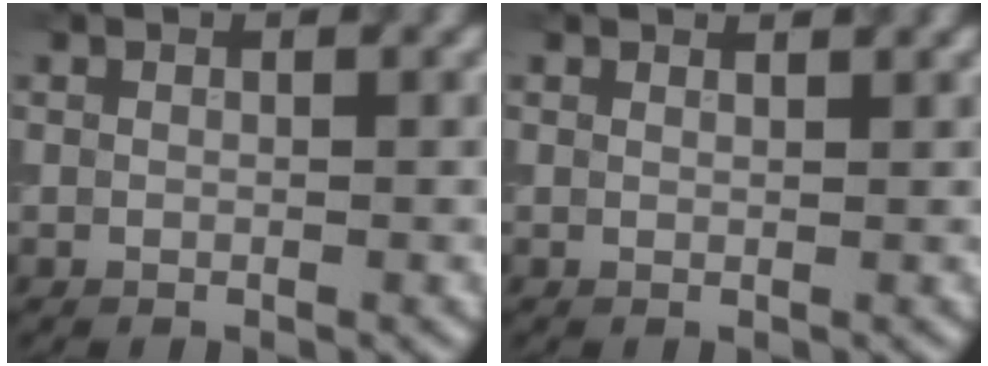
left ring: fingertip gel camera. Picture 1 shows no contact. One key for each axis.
{"total": 1.5, "fx": 1.4, "fy": 0.2, "fz": 0.3, "tx": -0.008, "ty": -0.002, "tz": 0.012}